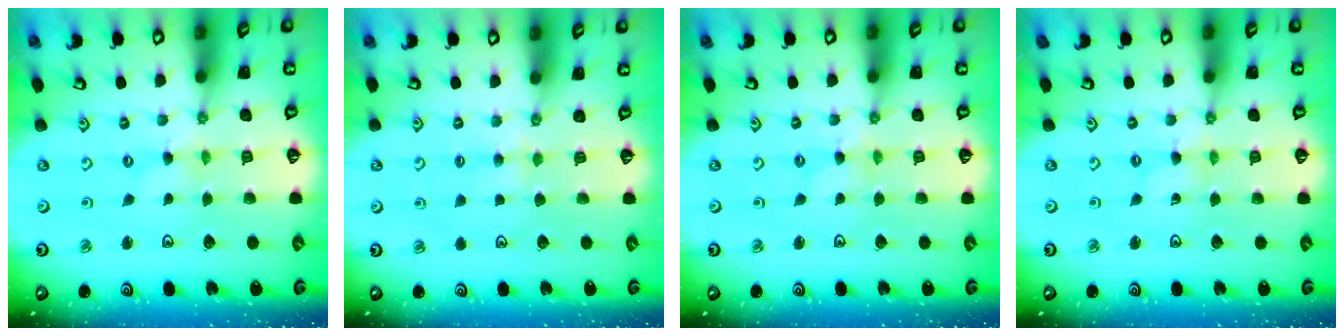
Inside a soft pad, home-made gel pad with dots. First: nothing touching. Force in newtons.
{"total": 3.3, "press": 3.3, "slide": 0.5}
{"total": 0.0}
{"total": 0.0}